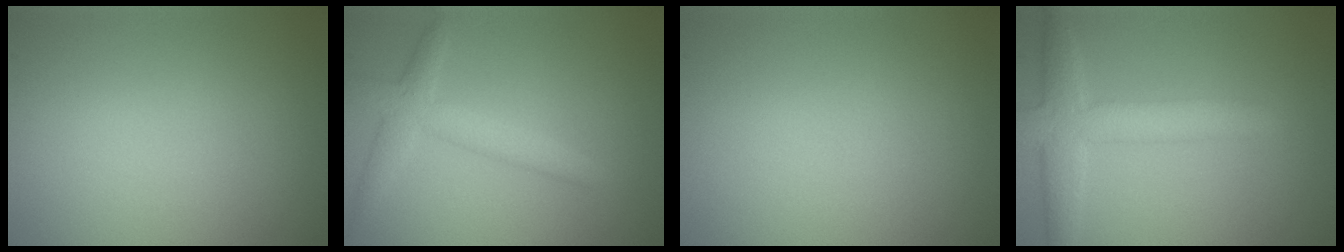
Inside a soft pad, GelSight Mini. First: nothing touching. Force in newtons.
{"total": 3.1, "press": 3.1, "slide": 0.2}
{"total": 0.0}
{"total": 4.7, "press": 4.7, "slide": 0.3}